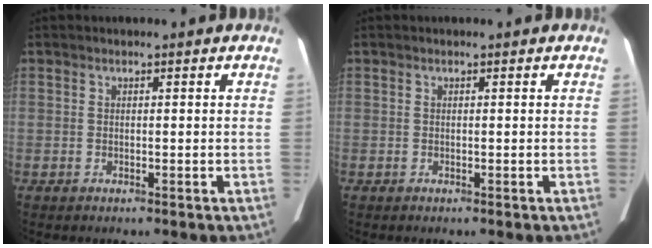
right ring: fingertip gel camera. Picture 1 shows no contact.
{"total": 0.0}